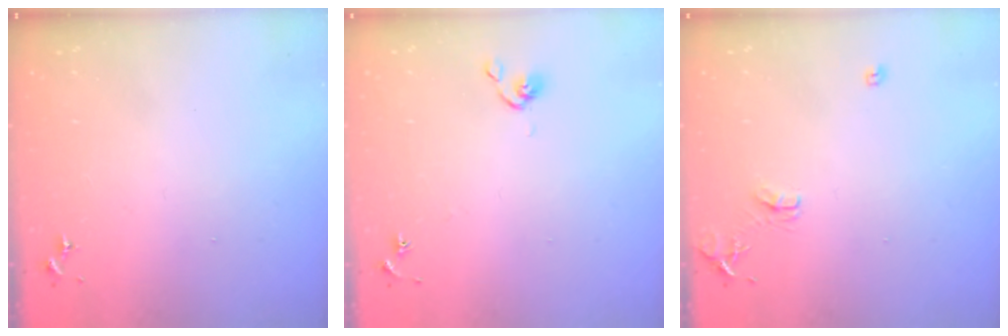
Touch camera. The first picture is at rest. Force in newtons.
{"total": 4.9, "press": 4.9, "slide": 0.7}
{"total": 8.6, "press": 8.6, "slide": 0.8}